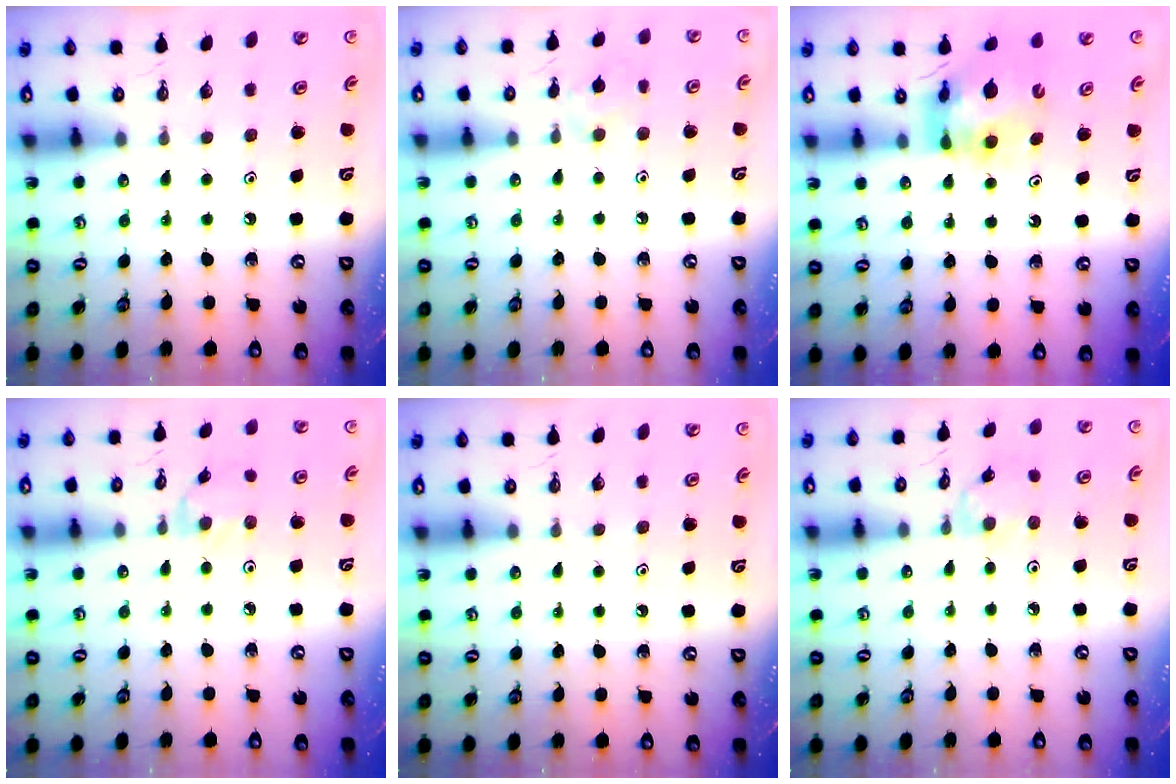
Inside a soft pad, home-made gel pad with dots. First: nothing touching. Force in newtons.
{"total": 7.3, "press": 7.3, "slide": 0.7}
{"total": 10.5, "press": 10.5, "slide": 1.1}
{"total": 2.0, "press": 2.0, "slide": 0.4}
{"total": 0.0}
{"total": 1.3, "press": 1.2, "slide": 0.3}